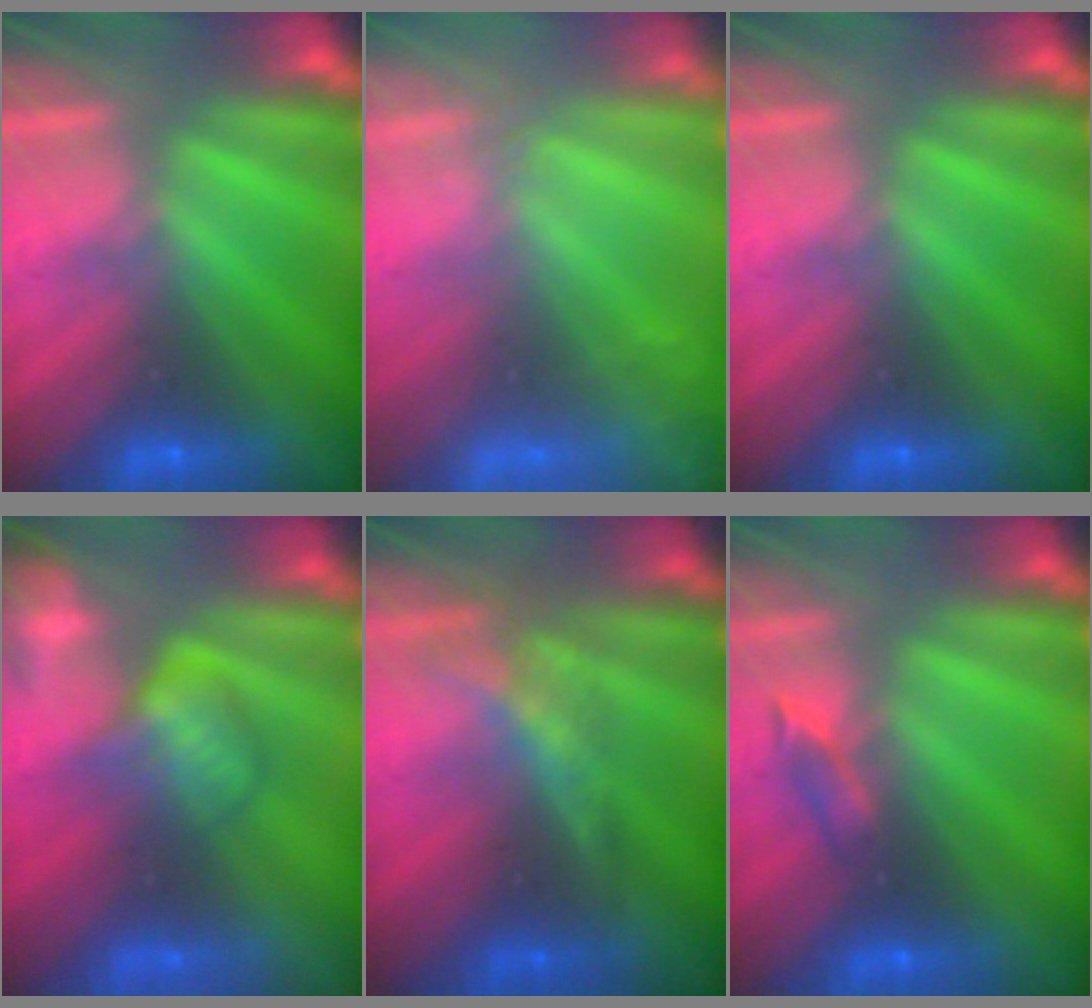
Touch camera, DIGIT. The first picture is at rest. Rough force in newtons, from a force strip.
{"total": 2.4}
{"total": 0.0}
{"total": 3.9}
{"total": 1.8}
{"total": 2.2}